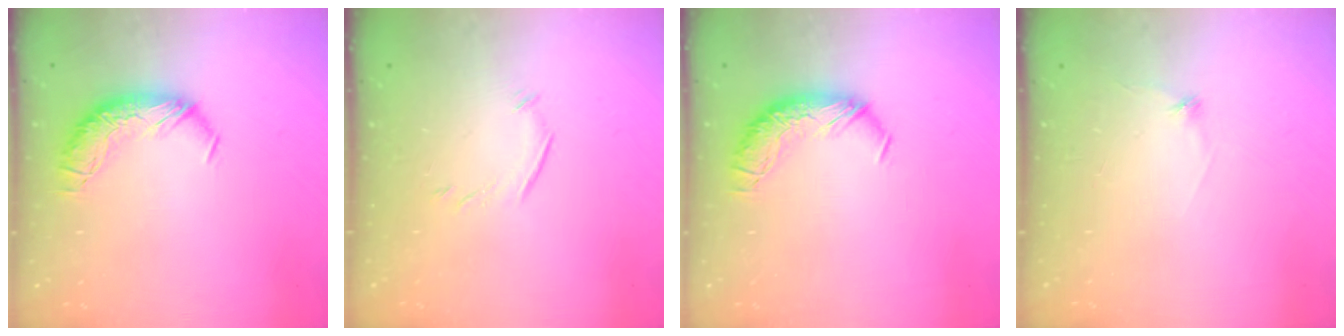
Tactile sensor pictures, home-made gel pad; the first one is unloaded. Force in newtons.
{"total": 7.5, "press": 7.5, "slide": 0.6}
{"total": 0.0}
{"total": 9.2, "press": 9.2, "slide": 0.3}